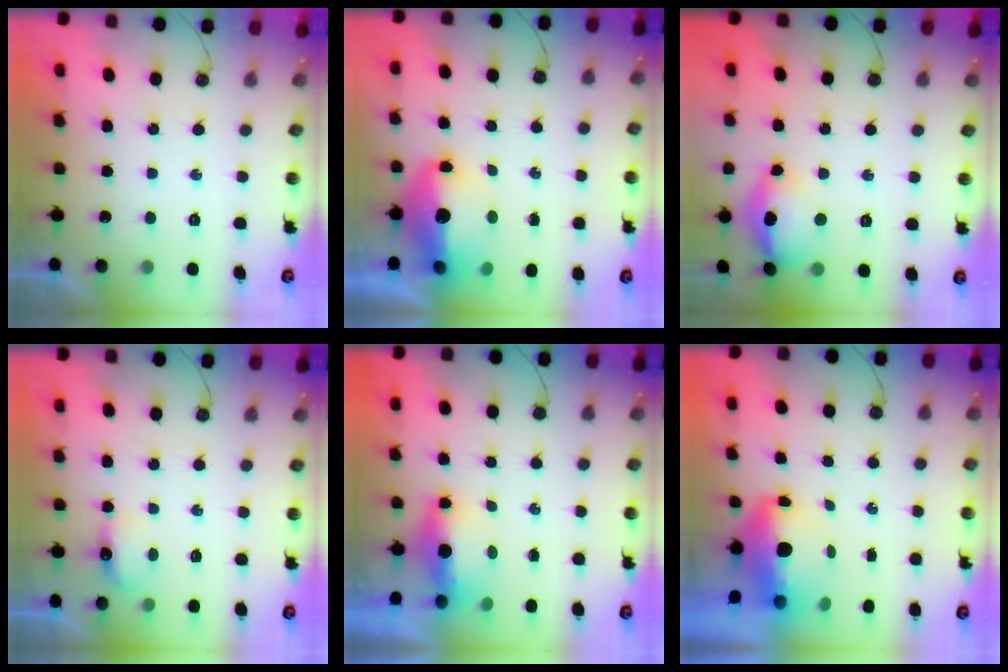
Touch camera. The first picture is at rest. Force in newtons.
{"total": 13.7, "press": 13.6, "slide": 1.7}
{"total": 20.4, "press": 16.3, "slide": 12.3}
{"total": 5.8, "press": 5.8, "slide": 0.6}
{"total": 5.8, "press": 5.8, "slide": 0.8}
{"total": 7.5, "press": 7.4, "slide": 1.2}